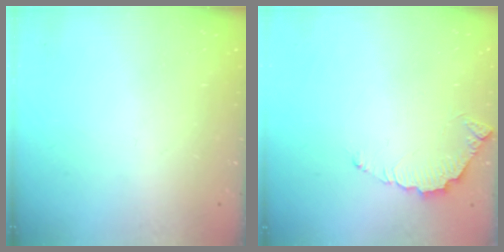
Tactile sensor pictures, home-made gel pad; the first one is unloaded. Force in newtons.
{"total": 5.5, "press": 5.5, "slide": 0.3}